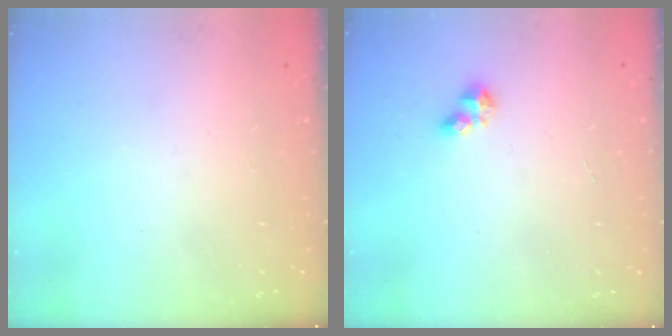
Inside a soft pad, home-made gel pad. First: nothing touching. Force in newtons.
{"total": 4.3, "press": 4.3, "slide": 0.4}